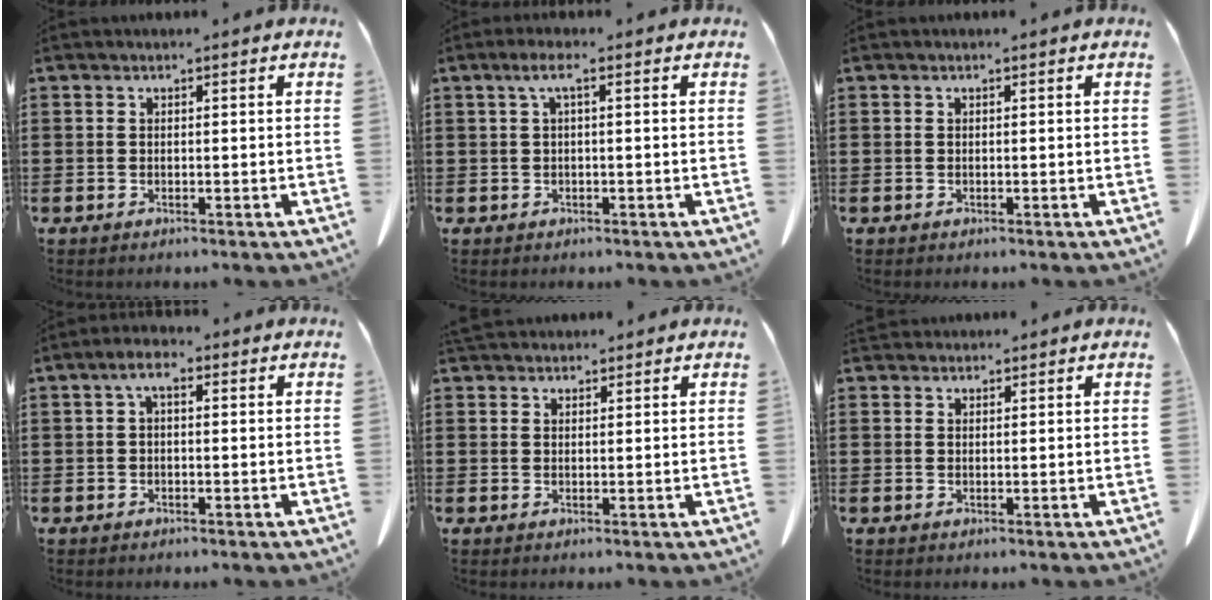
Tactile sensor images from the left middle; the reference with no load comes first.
{"total": 2.3, "force": [0.2, 0.2, 2.3], "torque": [-0.046, 0.002, 0.002]}
{"total": 0.0}
{"total": 3.0, "force": [0.2, 1.2, 2.7], "torque": [-0.057, 0.007, 0.000]}
{"total": 2.3, "force": [2.1, 0.9, 0.5], "torque": [-0.017, 0.002, 0.042]}
{"total": 1.4, "force": [1.2, 0.5, 0.1], "torque": [-0.006, 0.001, 0.025]}